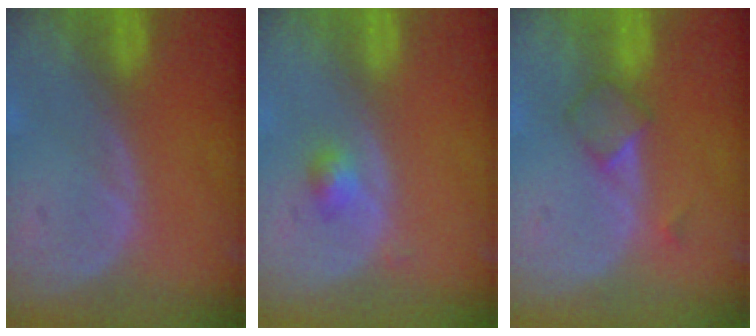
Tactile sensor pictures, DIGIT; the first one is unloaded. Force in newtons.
{"total": 2.0, "press": 1.8, "slide": 0.8}
{"total": 3.6, "press": 3.3, "slide": 1.2}